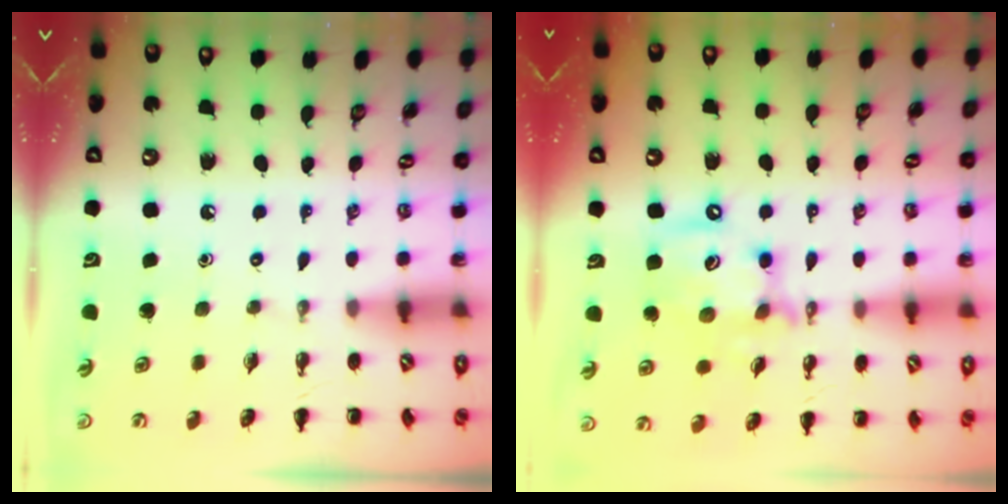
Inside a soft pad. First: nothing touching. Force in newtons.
{"total": 12.8, "press": 12.4, "slide": 3.1}